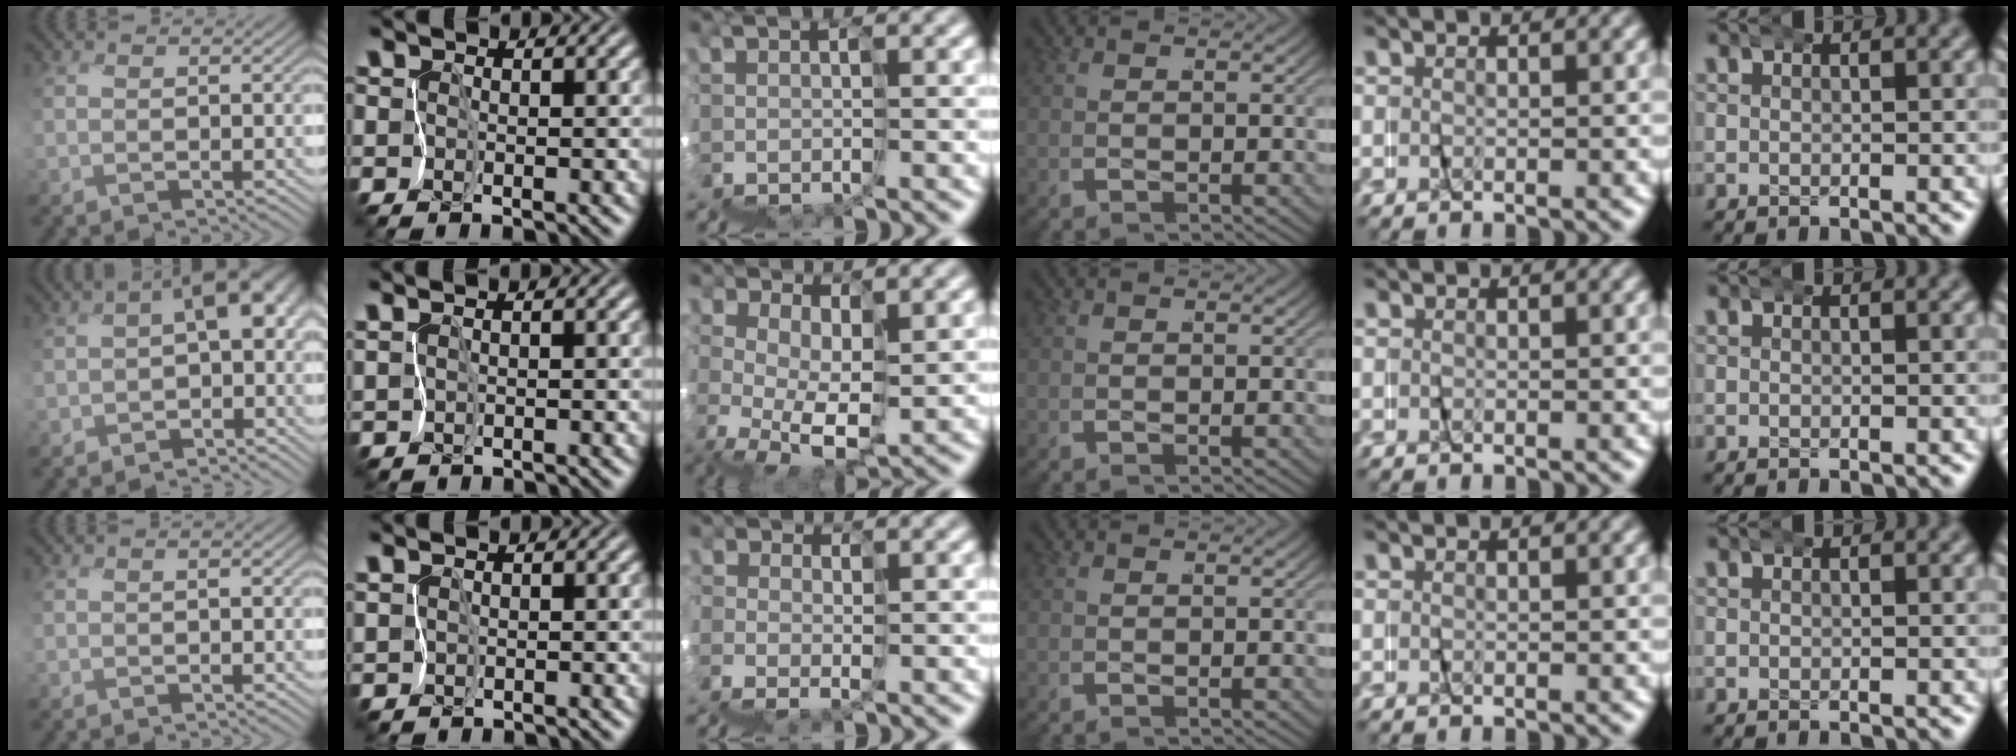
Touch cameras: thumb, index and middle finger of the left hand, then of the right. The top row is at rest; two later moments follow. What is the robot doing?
{"motion": "wrap", "object": "napkin"}